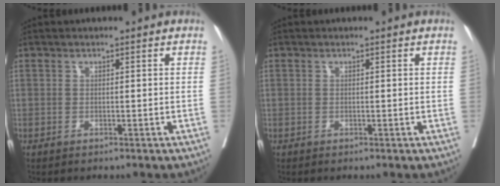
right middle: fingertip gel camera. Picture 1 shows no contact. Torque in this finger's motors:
{"motor_torque": [0.01, 0.01, 0.00, 0.00]}